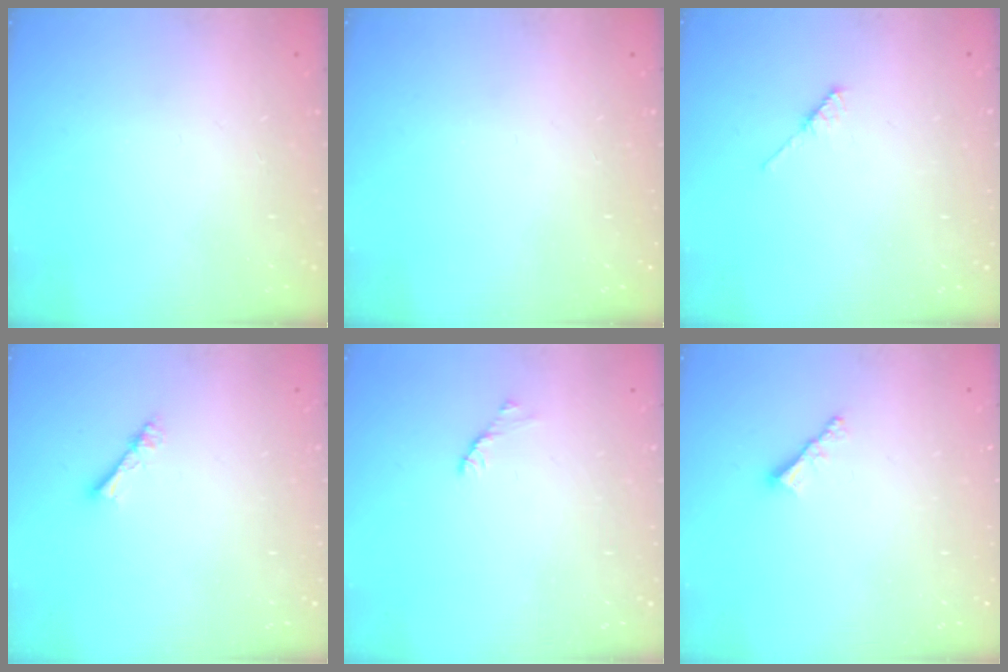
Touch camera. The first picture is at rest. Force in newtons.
{"total": 0.0}
{"total": 3.7, "press": 3.7, "slide": 0.3}
{"total": 2.3, "press": 2.3, "slide": 0.3}
{"total": 1.7, "press": 1.6, "slide": 0.4}
{"total": 2.9, "press": 2.9, "slide": 0.3}